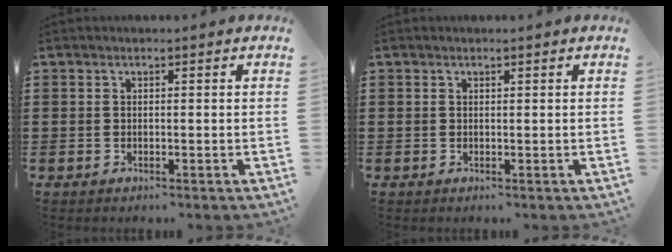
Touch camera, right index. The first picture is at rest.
{"total": 0.0}